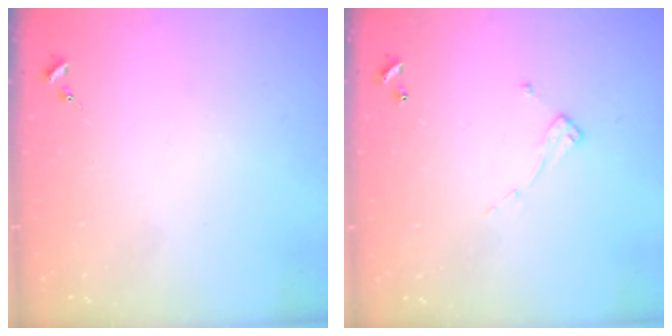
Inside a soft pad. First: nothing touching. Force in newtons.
{"total": 6.5, "press": 6.5, "slide": 0.2}